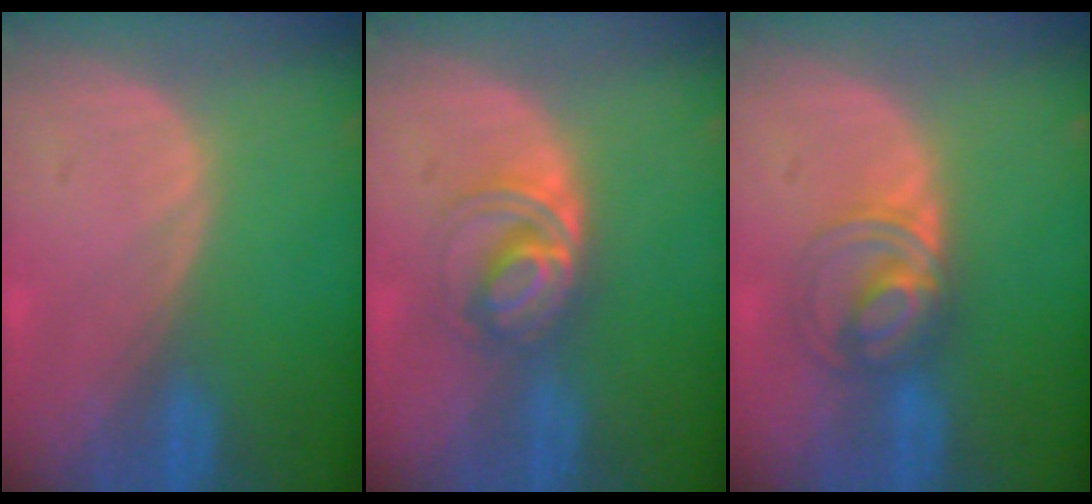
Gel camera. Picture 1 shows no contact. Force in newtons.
{"total": 5.5, "press": 5.3, "slide": 1.3}
{"total": 5.5, "press": 5.5, "slide": 0.6}